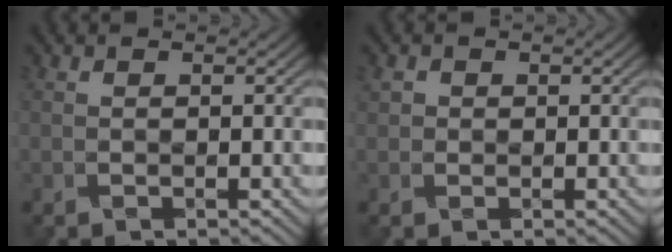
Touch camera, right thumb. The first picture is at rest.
{"total": 0.9, "force": [0.4, 0.8, -0.2], "torque": [0.005, 0.000, 0.007]}